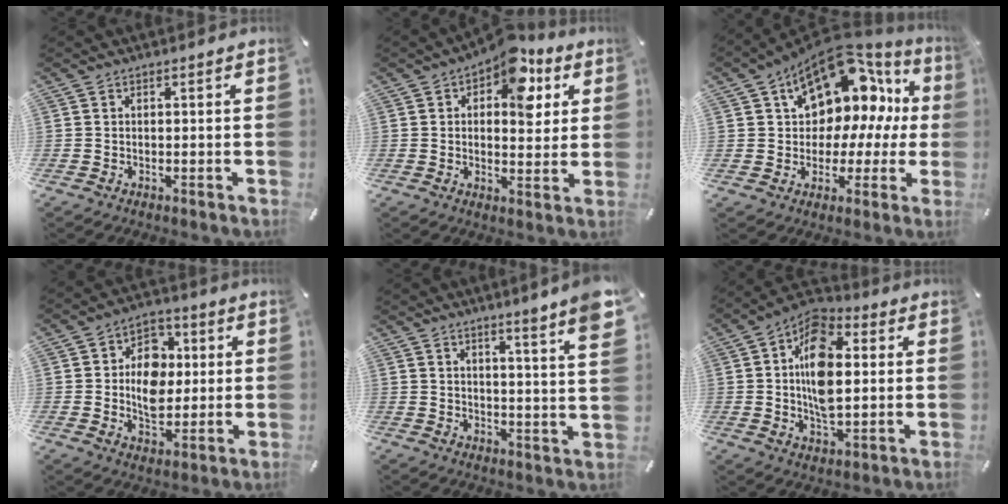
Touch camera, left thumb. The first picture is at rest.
{"total": 11.8, "force": [6.2, 6.7, 7.5], "torque": [-0.097, -0.037, 0.105]}
{"total": 15.4, "force": [8.9, 9.7, 8.1], "torque": [-0.115, -0.075, 0.155]}
{"total": 10.4, "force": [0.1, 8.4, 6.1], "torque": [-0.099, 0.014, 0.003]}
{"total": 7.7, "force": [5.7, -0.2, 5.2], "torque": [-0.073, -0.047, 0.090]}
{"total": 13.4, "force": [1.0, 8.1, 10.6], "torque": [-0.197, -0.006, 0.015]}